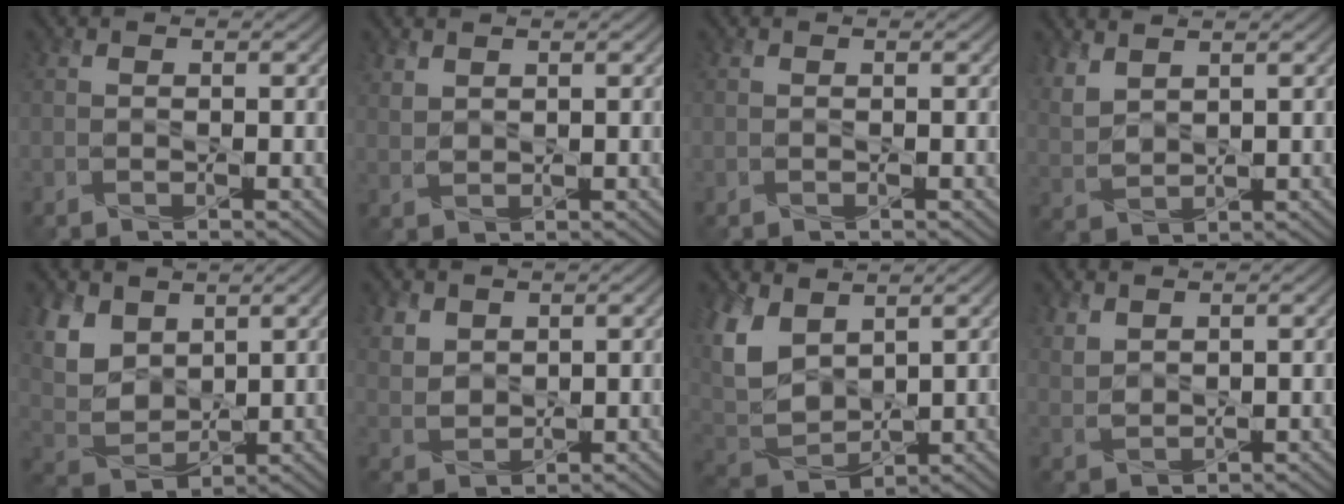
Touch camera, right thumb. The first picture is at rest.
{"total": 1.7, "force": [1.4, 0.7, 0.7], "torque": [-0.022, -0.001, 0.036]}
{"total": 0.0}
{"total": 4.1, "force": [2.9, 1.9, 2.3], "torque": [-0.068, 0.001, 0.069]}
{"total": 8.6, "force": [4.2, 5.6, 5.0], "torque": [-0.151, 0.003, 0.088]}
{"total": 4.1, "force": [2.5, 2.7, 1.8], "torque": [-0.056, -0.006, 0.057]}
{"total": 8.9, "force": [3.8, 5.4, 6.0], "torque": [-0.178, 0.005, 0.075]}
{"total": 2.6, "force": [2.0, 1.2, 1.2], "torque": [-0.037, -0.001, 0.050]}